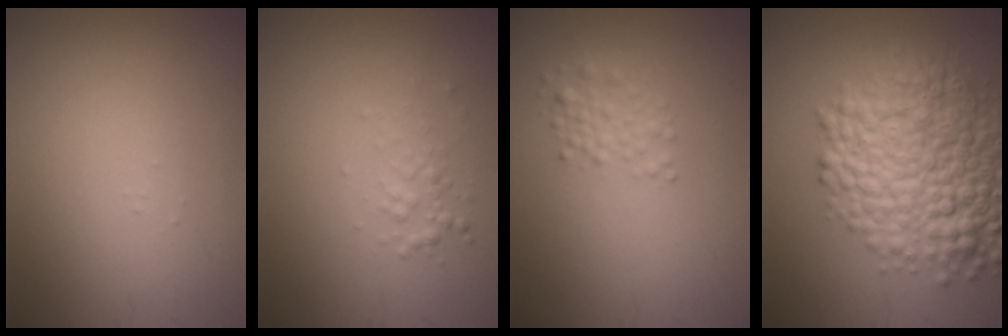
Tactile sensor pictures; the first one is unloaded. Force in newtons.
{"total": 1.2, "press": 1.2, "slide": 0.1}
{"total": 1.7, "press": 1.7, "slide": 0.0}
{"total": 9.8, "press": 9.8, "slide": 0.1}